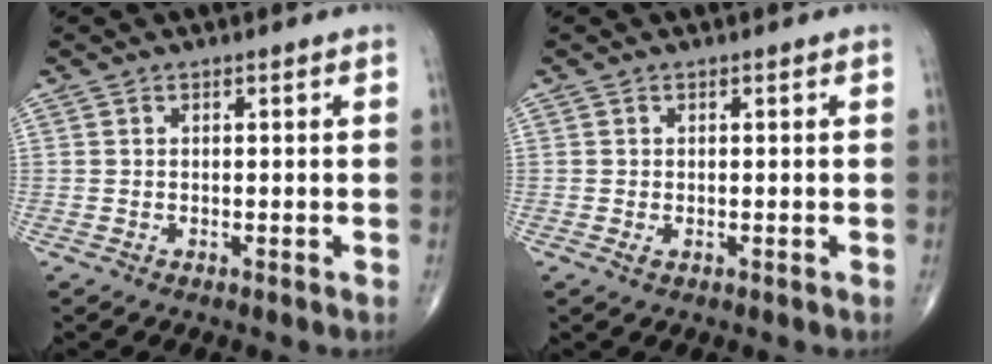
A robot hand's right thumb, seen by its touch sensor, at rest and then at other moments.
{"total": 0.7, "force": [-0.1, 0.4, 0.6], "torque": [-0.012, 0.004, -0.001]}